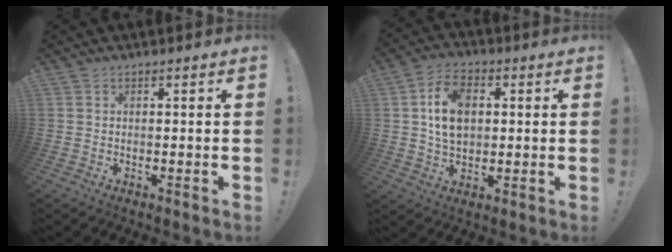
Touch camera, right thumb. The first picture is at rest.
{"total": 11.3, "force": [1.9, 7.8, 8.0], "torque": [-0.133, 0.000, 0.032]}